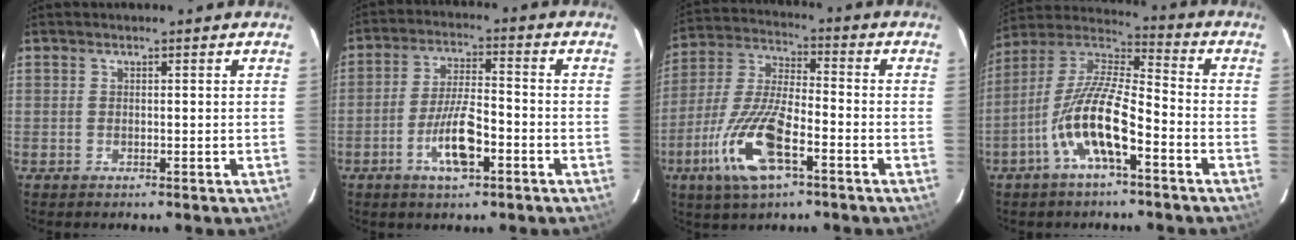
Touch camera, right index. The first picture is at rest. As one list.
[{"total": 9.1, "force": [-4.2, 2.6, 7.6], "torque": [-0.153, 0.001, -0.073]}, {"total": 15.8, "force": [-7.4, 5.1, 12.9], "torque": [-0.285, -0.016, -0.147]}, {"total": 13.6, "force": [-6.2, 3.4, 11.6], "torque": [-0.232, -0.004, -0.123]}]